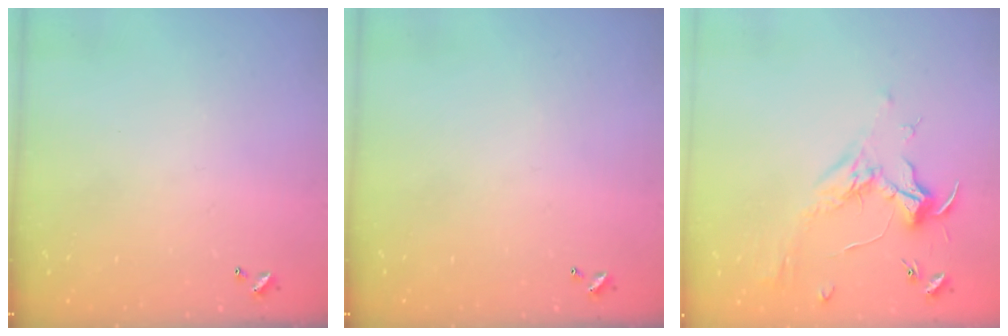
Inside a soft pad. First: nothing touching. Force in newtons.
{"total": 0.0}
{"total": 1.8, "press": 1.6, "slide": 0.7}